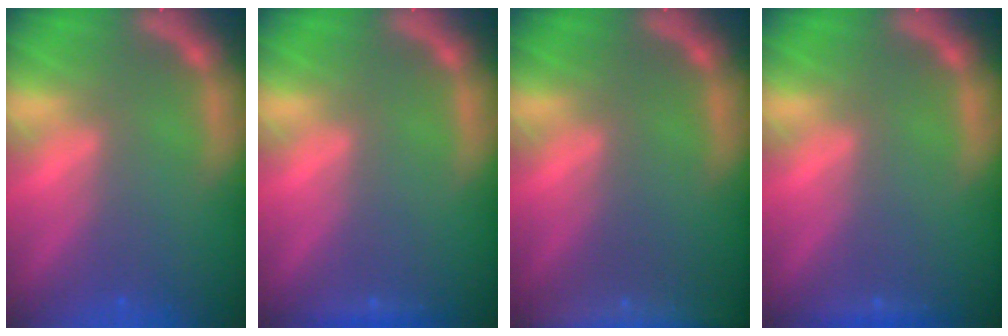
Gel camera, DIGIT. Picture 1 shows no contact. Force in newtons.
{"total": 0.9}
{"total": 8.5}
{"total": 0.9}